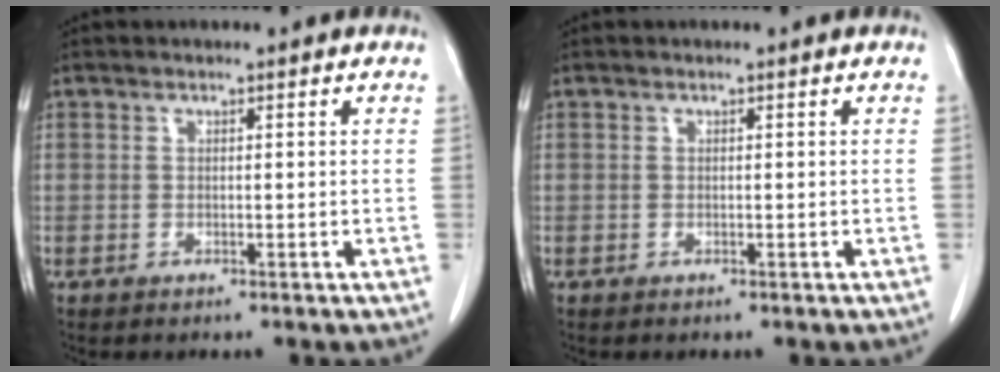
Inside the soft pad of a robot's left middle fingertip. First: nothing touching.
{"total": 0.0}